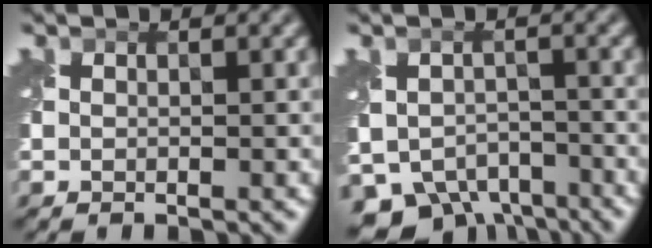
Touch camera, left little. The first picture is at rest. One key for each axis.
{"total": 7.4, "fx": -5.2, "fy": 4.5, "fz": 2.7, "tx": -0.045, "ty": -0.024, "tz": -0.081}